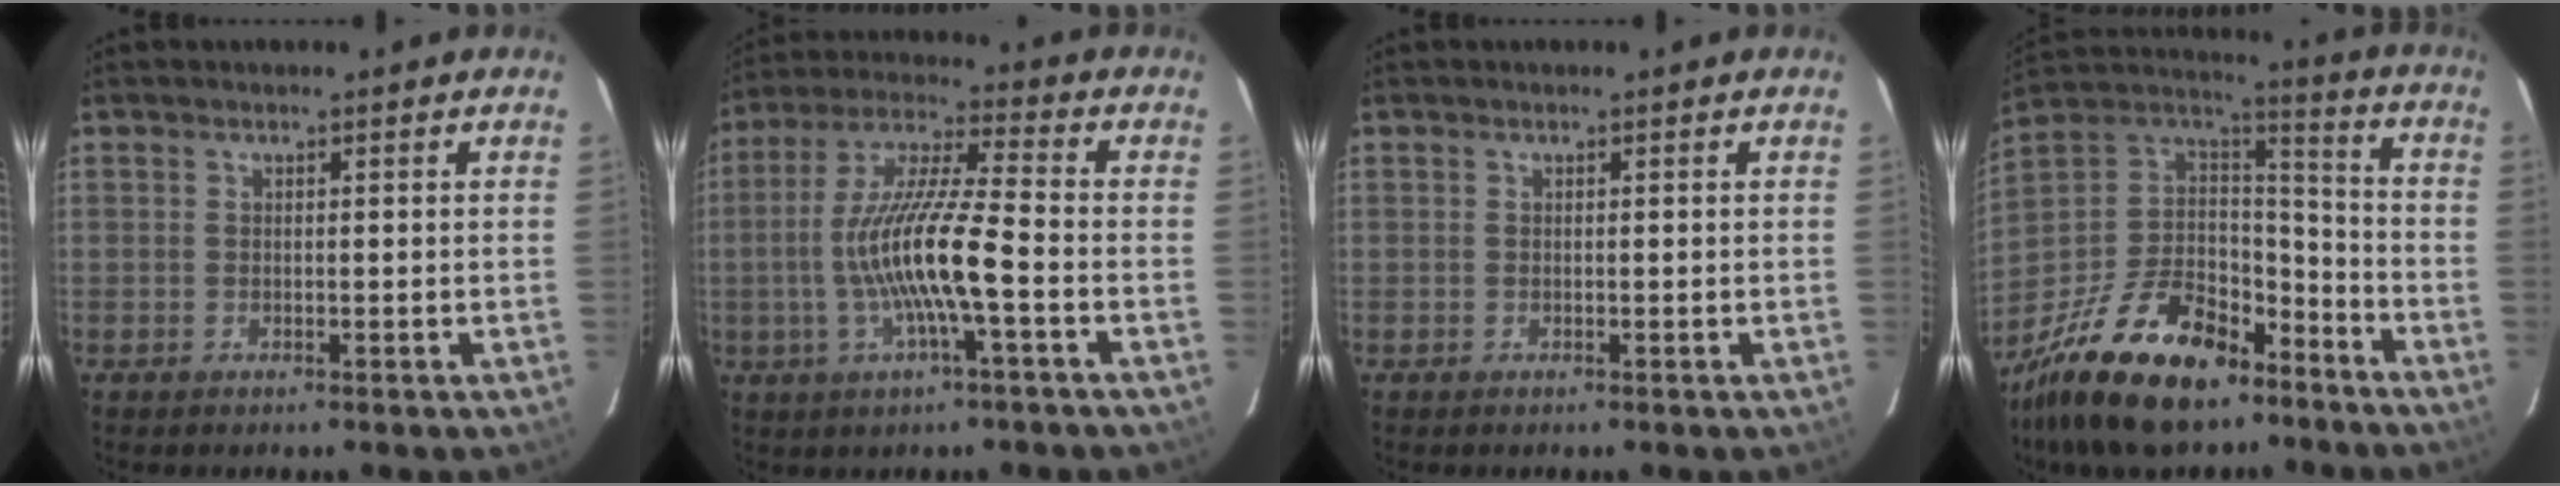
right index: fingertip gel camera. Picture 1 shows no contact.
{"total": 13.9, "force": [-3.4, 1.1, 13.4], "torque": [-0.267, 0.003, -0.065]}
{"total": 0.0}
{"total": 26.2, "force": [-17.4, 13.0, 14.7], "torque": [-0.306, 0.009, -0.280]}